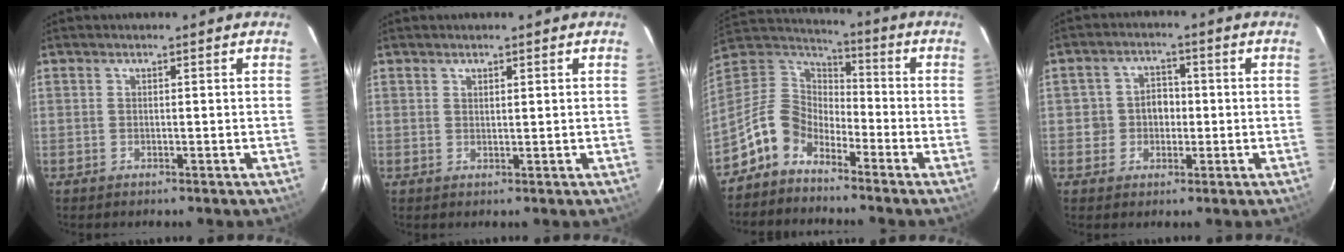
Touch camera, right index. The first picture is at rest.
{"total": 1.0, "force": [0.8, 0.3, 0.5], "torque": [-0.007, 0.001, 0.014]}
{"total": 10.4, "force": [-6.8, 6.2, 4.9], "torque": [-0.105, 0.028, -0.147]}
{"total": 4.8, "force": [-0.7, 4.5, 1.6], "torque": [-0.025, 0.018, -0.009]}